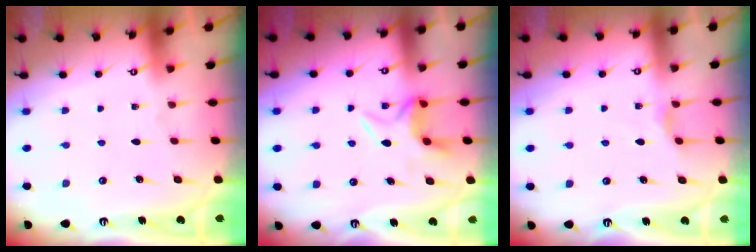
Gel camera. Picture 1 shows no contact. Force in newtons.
{"total": 6.0, "press": 5.9, "slide": 1.2}
{"total": 2.4, "press": 2.4, "slide": 0.4}